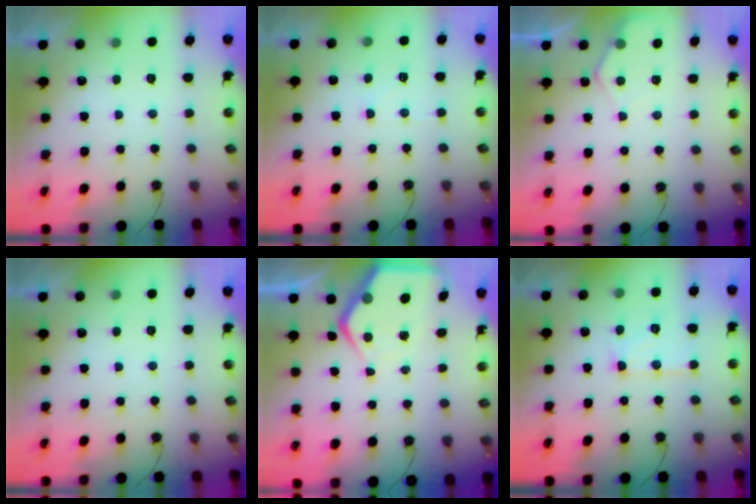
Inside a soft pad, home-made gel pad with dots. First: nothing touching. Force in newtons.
{"total": 2.9, "press": 2.9, "slide": 0.5}
{"total": 5.1, "press": 5.0, "slide": 0.7}
{"total": 0.0}
{"total": 6.7, "press": 6.7, "slide": 0.6}
{"total": 10.2, "press": 10.1, "slide": 0.8}